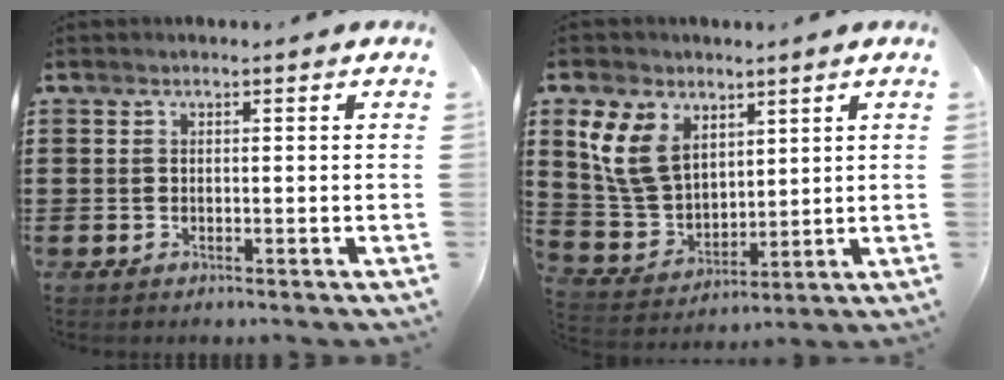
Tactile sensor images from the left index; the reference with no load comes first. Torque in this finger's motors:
{"motor_torque": [1.73, 0.40, 1.02, 0.21]}